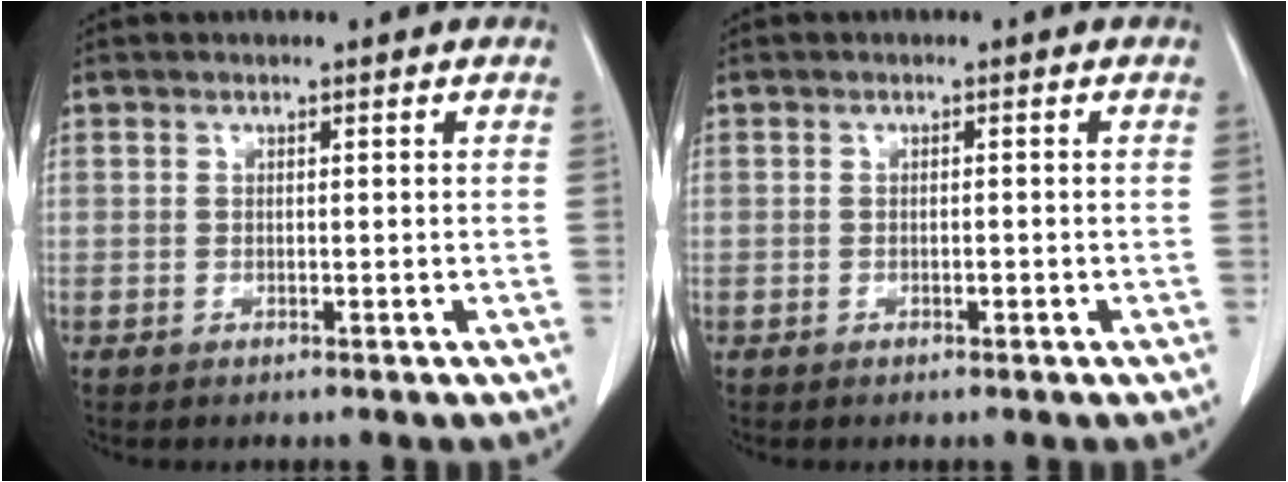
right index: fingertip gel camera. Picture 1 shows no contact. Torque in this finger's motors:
{"motor_torque": [-0.25, 0.42, -0.03, 0.00]}